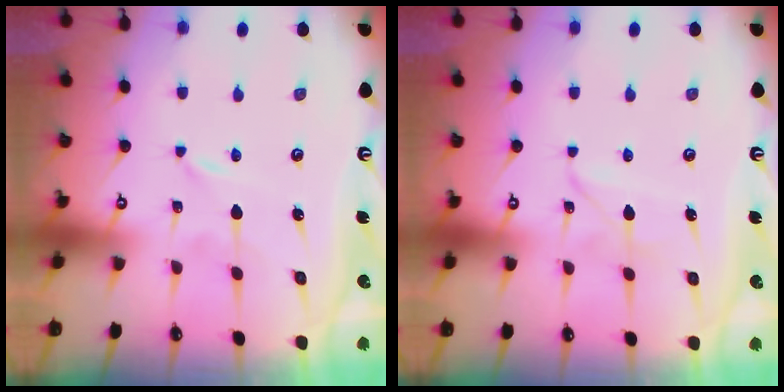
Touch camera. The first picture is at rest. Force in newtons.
{"total": 2.2, "press": 2.2, "slide": 0.2}